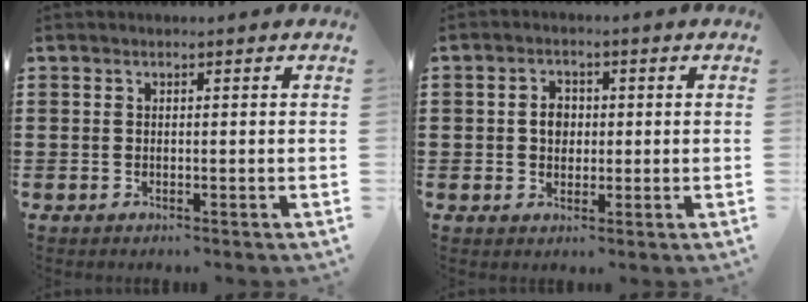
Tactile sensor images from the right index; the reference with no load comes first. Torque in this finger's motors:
{"motor_torque": [0.70, 0.35, 0.22, 0.08]}